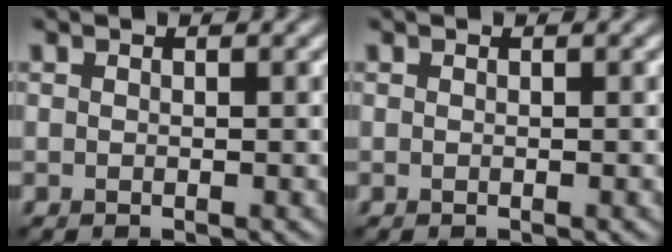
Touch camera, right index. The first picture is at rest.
{"total": 0.0}